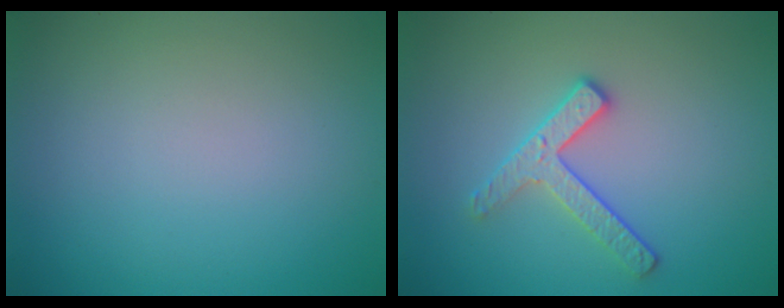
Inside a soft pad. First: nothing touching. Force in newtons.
{"total": 2.6, "press": 2.4, "slide": 0.9}